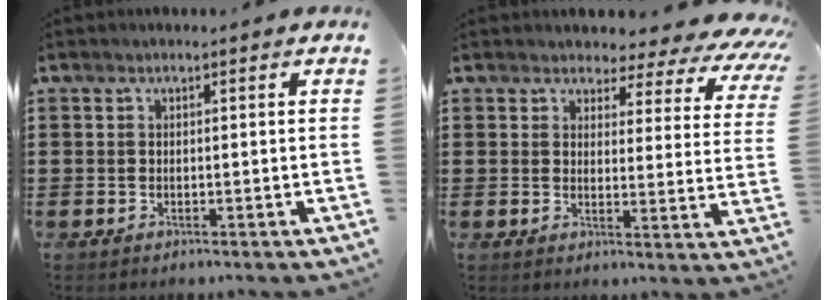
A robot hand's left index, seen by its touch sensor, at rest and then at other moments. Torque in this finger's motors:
{"motor_torque": [2.14, 0.00, 0.28, 0.05]}